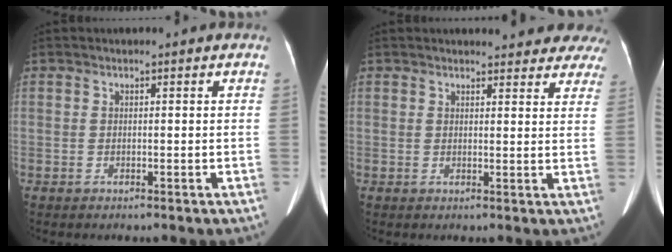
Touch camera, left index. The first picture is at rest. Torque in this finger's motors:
{"motor_torque": [0.93, -1.20, 0.08, 0.06]}